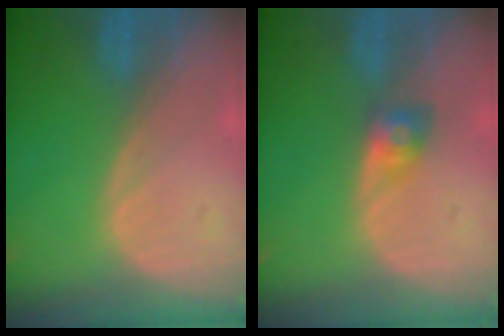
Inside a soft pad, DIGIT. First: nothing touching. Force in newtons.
{"total": 2.8, "press": 2.6, "slide": 1.1}